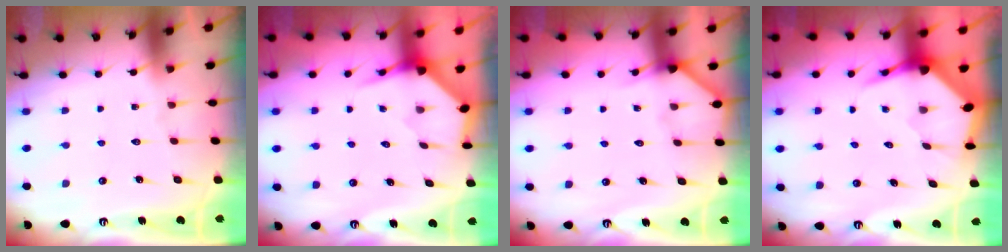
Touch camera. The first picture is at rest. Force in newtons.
{"total": 4.0, "press": 3.9, "slide": 0.3}
{"total": 4.2, "press": 4.2, "slide": 0.3}
{"total": 4.3, "press": 4.3, "slide": 0.5}